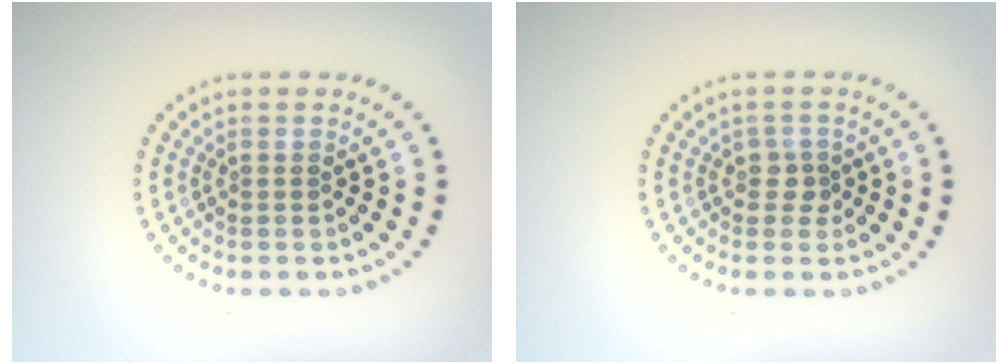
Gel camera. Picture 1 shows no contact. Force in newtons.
{"total": 1.4, "press": 1.2, "slide": 0.8}